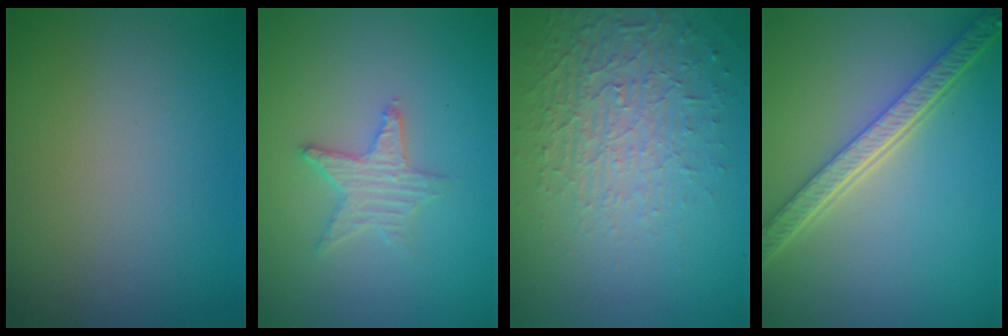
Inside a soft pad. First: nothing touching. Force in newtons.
{"total": 2.7, "press": 2.6, "slide": 0.5}
{"total": 5.3, "press": 3.2, "slide": 4.3}
{"total": 5.8, "press": 4.4, "slide": 3.7}